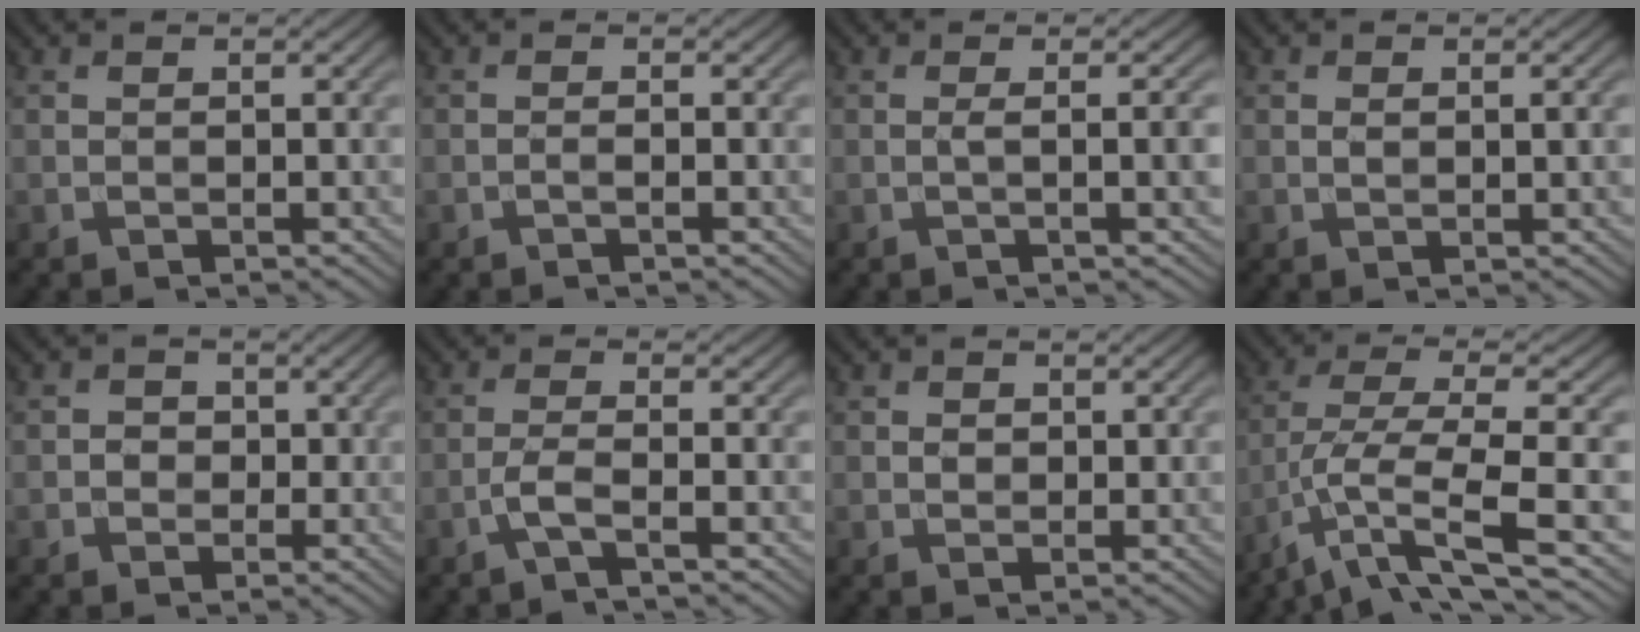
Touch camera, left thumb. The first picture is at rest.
{"total": 0.8, "force": [-0.5, 0.0, 0.7], "torque": [-0.012, 0.002, -0.011]}
{"total": 3.7, "force": [-0.1, 0.7, 3.6], "torque": [-0.051, 0.005, -0.006]}
{"total": 1.8, "force": [0.2, 0.7, 1.6], "torque": [-0.031, 0.000, 0.004]}
{"total": 2.3, "force": [-0.1, 2.2, 0.7], "torque": [-0.001, -0.002, -0.013]}
{"total": 2.7, "force": [-1.4, 0.3, 2.3], "torque": [-0.048, 0.009, -0.041]}
{"total": 1.8, "force": [0.3, 1.3, 1.1], "torque": [-0.023, -0.004, 0.005]}
{"total": 10.4, "force": [-4.9, 2.4, 8.8], "torque": [-0.175, 0.000, -0.087]}